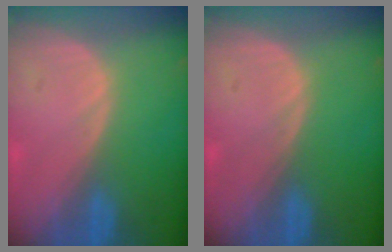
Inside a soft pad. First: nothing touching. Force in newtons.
{"total": 0.0}